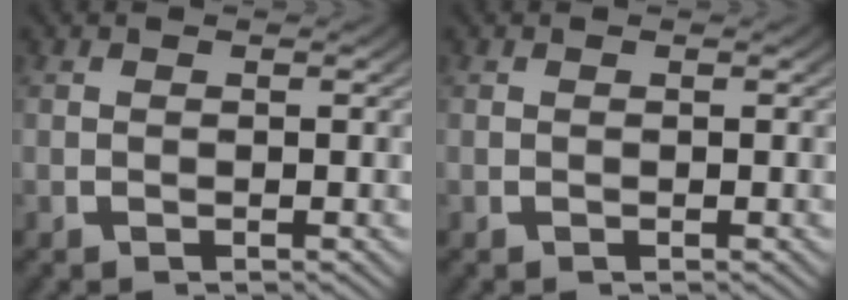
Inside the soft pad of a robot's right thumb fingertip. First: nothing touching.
{"total": 0.0}